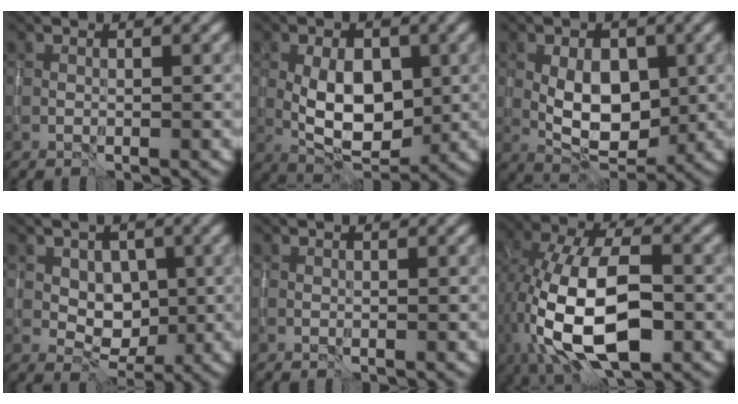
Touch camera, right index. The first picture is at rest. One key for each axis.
{"total": 7.0, "fx": -0.2, "fy": 4.1, "fz": 5.7, "tx": -0.108, "ty": -0.001, "tz": -0.002}
{"total": 6.2, "fx": 0.0, "fy": 3.8, "fz": 4.9, "tx": -0.085, "ty": -0.002, "tz": 0.000}
{"total": 3.4, "fx": 0.5, "fy": 2.7, "fz": 2.0, "tx": -0.024, "ty": -0.004, "tz": 0.007}
{"total": 0.0}
{"total": 13.8, "fx": -3.0, "fy": 7.1, "fz": 11.5, "tx": -0.228, "ty": -0.001, "tz": -0.054}